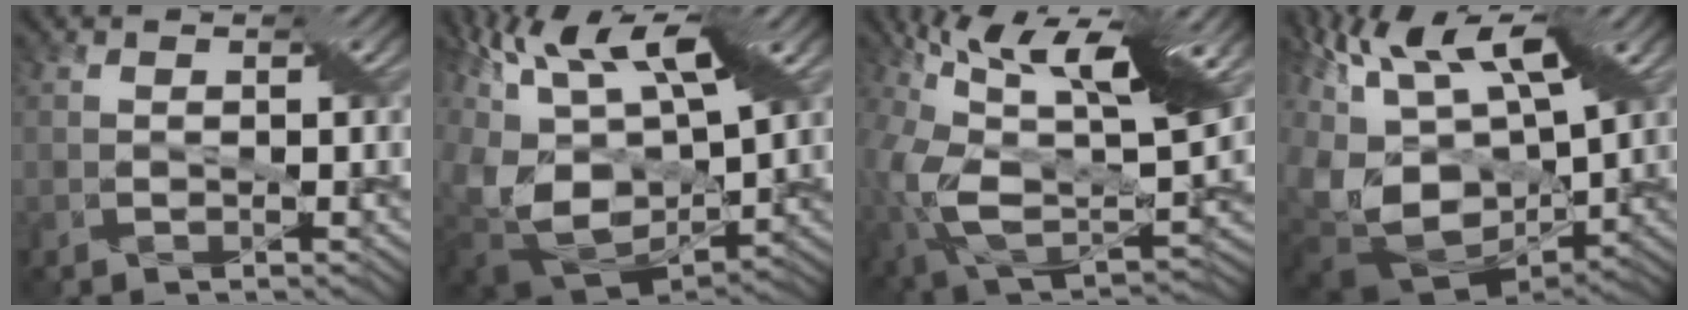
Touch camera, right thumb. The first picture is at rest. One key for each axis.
{"total": 17.4, "fx": 3.0, "fy": 9.1, "fz": 14.5, "tx": -0.278, "ty": 0.042, "tz": 0.101}
{"total": 17.0, "fx": 5.4, "fy": 8.4, "fz": 13.8, "tx": -0.287, "ty": 0.004, "tz": 0.089}
{"total": 17.4, "fx": -0.6, "fy": 9.4, "fz": 14.6, "tx": -0.276, "ty": 0.019, "tz": 0.013}